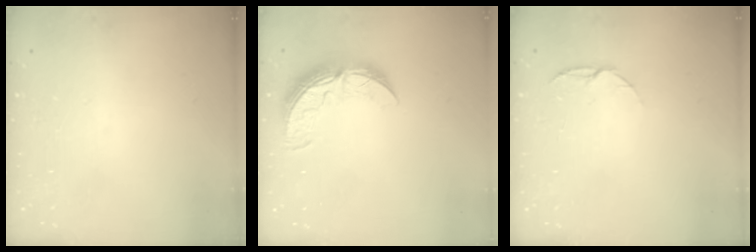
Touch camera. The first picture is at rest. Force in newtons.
{"total": 11.0, "press": 11.0, "slide": 0.4}
{"total": 4.9, "press": 4.8, "slide": 0.6}